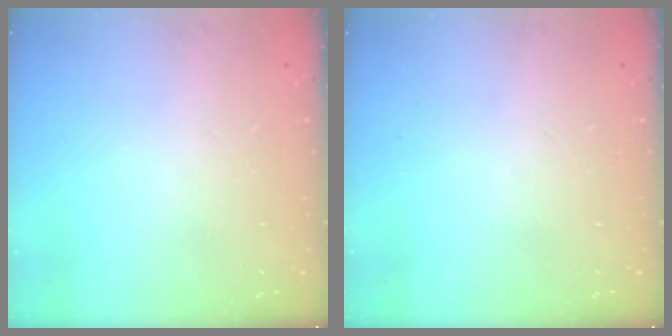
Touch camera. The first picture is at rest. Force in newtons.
{"total": 0.0}